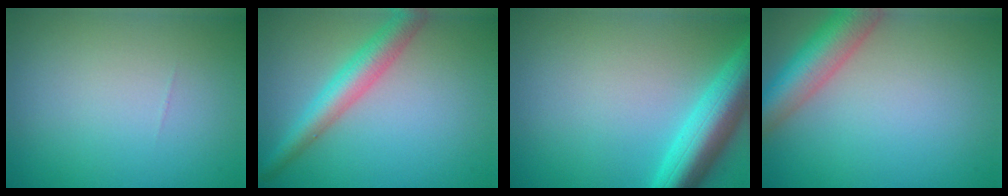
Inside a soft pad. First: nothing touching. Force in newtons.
{"total": 4.4, "press": 4.4, "slide": 0.1}
{"total": 6.8, "press": 6.8, "slide": 0.4}
{"total": 6.0, "press": 6.0, "slide": 0.4}